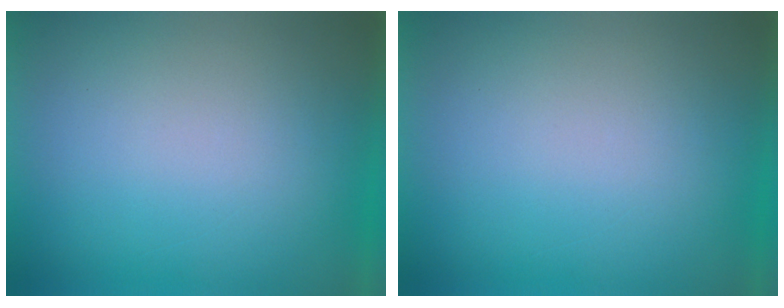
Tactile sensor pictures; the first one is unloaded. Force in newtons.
{"total": 0.0}